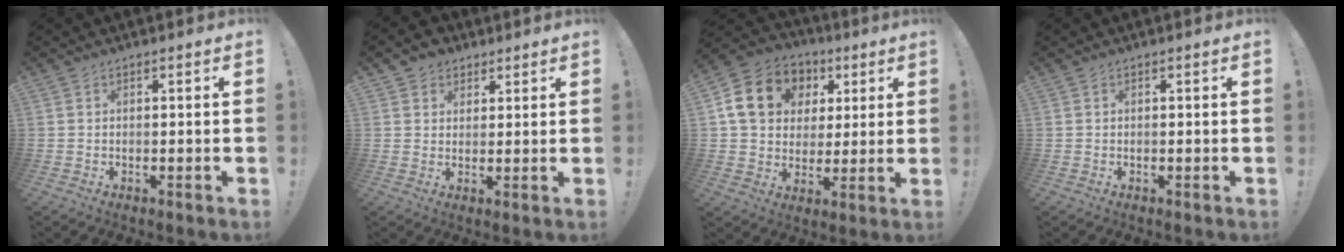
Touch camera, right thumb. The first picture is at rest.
{"total": 4.5, "force": [2.2, 3.8, 0.6], "torque": [-0.005, -0.013, 0.043]}
{"total": 16.1, "force": [5.5, 13.1, 7.6], "torque": [-0.107, -0.009, 0.119]}
{"total": 0.0}